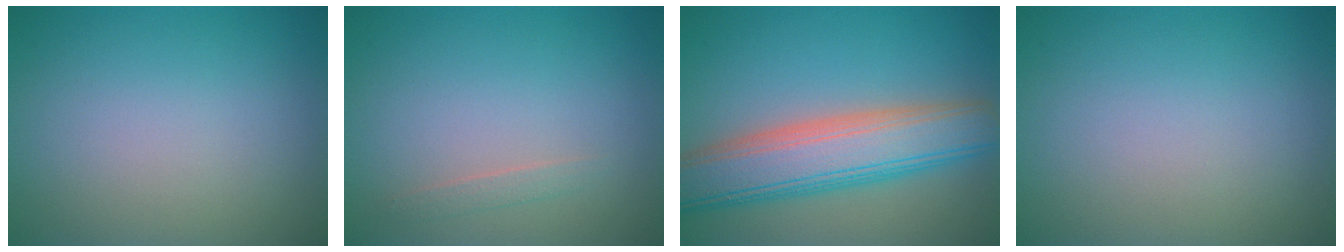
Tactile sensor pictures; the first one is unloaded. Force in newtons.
{"total": 0.8, "press": 0.8, "slide": 0.1}
{"total": 8.4, "press": 8.4, "slide": 0.9}
{"total": 0.0}